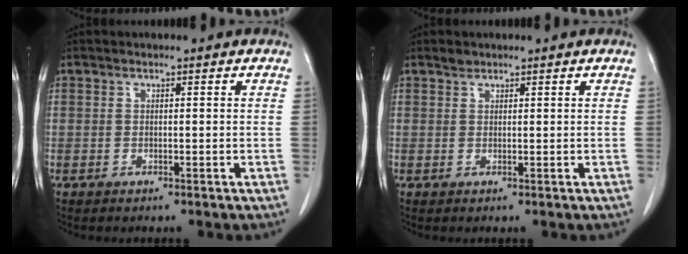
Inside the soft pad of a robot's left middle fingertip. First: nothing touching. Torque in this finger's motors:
{"motor_torque": [0.27, -0.22, -0.05, -0.01]}